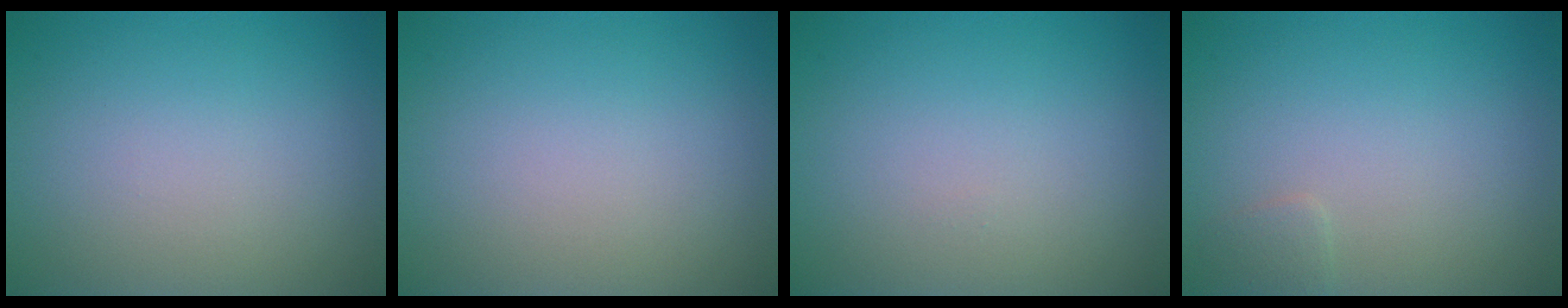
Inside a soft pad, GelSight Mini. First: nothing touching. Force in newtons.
{"total": 0.0}
{"total": 0.0}
{"total": 0.8, "press": 0.8, "slide": 0.1}